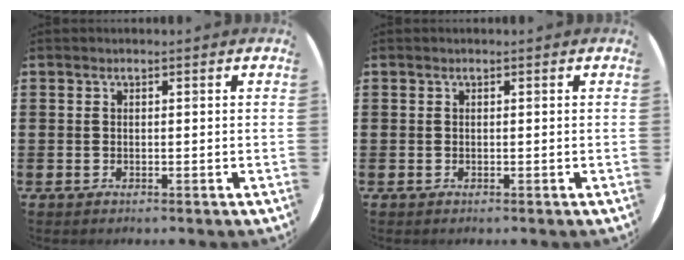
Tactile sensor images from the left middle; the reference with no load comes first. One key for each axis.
{"total": 0.0}